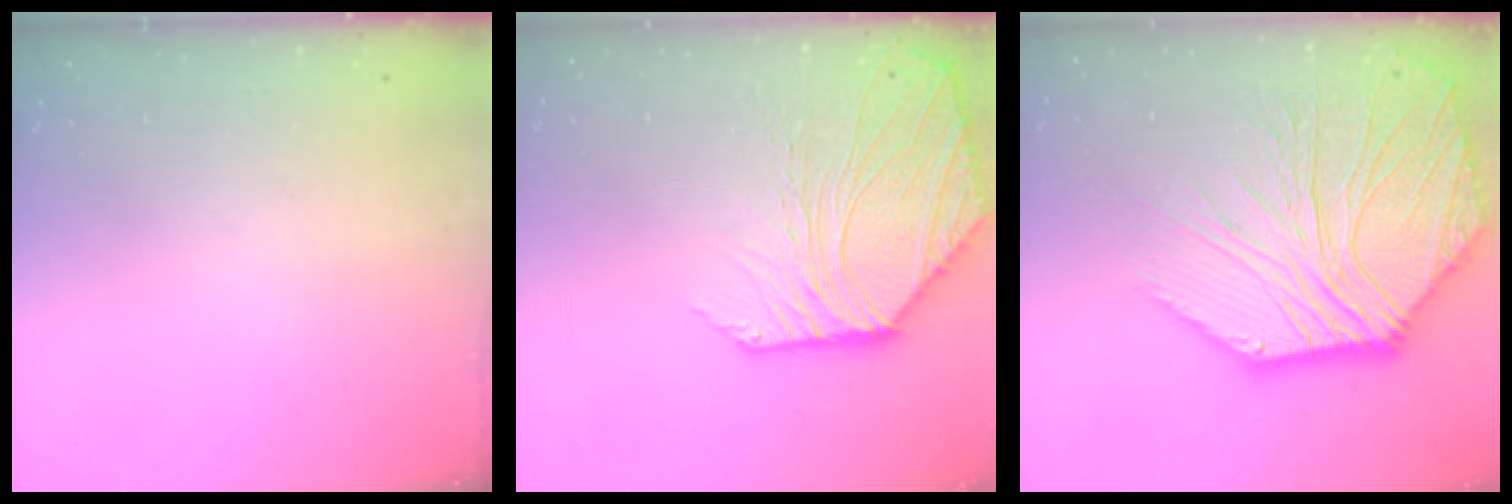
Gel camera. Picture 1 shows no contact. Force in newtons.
{"total": 6.8, "press": 6.7, "slide": 1.1}
{"total": 20.8, "press": 20.7, "slide": 2.7}